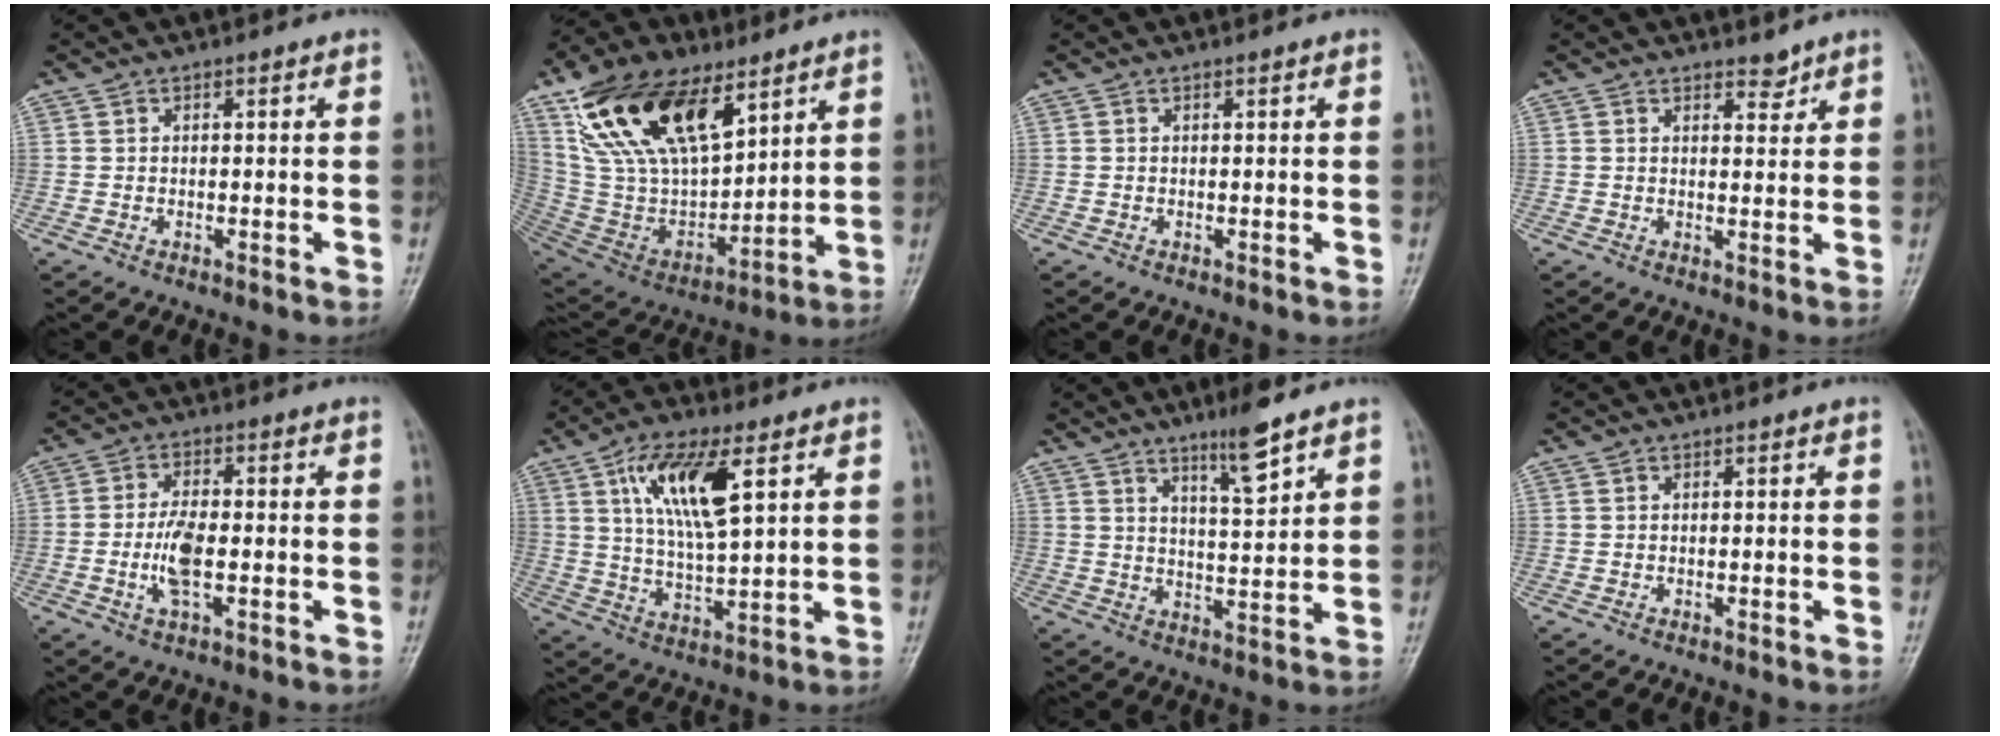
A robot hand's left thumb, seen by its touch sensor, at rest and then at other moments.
{"total": 24.6, "force": [13.0, 12.9, 16.4], "torque": [-0.287, -0.040, 0.251]}
{"total": 0.0}
{"total": 2.3, "force": [2.0, 1.0, 0.6], "torque": [0.008, -0.016, 0.029]}
{"total": 6.8, "force": [-1.4, 3.0, 6.0], "torque": [-0.123, 0.006, -0.026]}
{"total": 13.0, "force": [5.1, 4.6, 11.0], "torque": [-0.198, -0.018, 0.097]}
{"total": 7.2, "force": [5.2, 0.8, 4.9], "torque": [-0.076, -0.040, 0.090]}
{"total": 0.0}